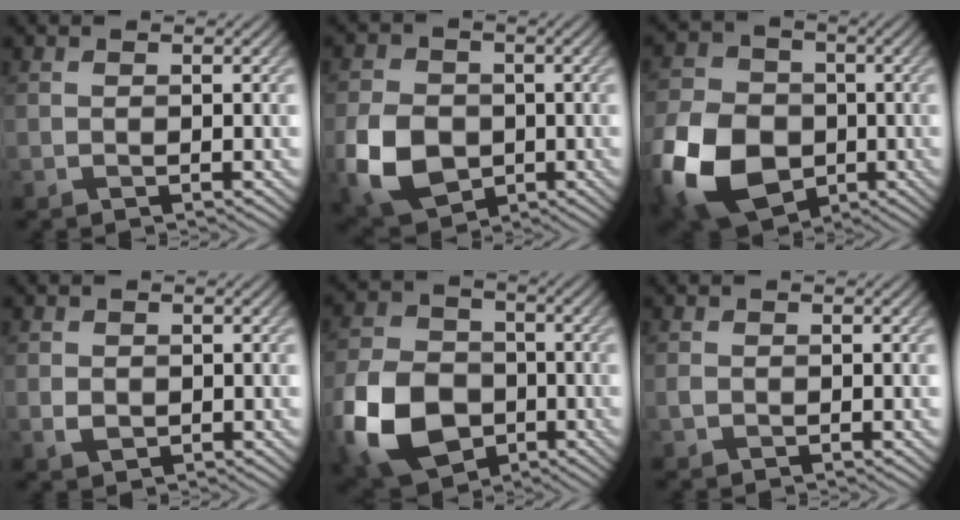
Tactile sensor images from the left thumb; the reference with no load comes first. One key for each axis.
{"total": 9.8, "fx": -2.7, "fy": 7.4, "fz": 5.9, "tx": -0.148, "ty": -0.019, "tz": -0.062}
{"total": 15.9, "fx": -5.3, "fy": 11.6, "fz": 9.5, "tx": -0.253, "ty": -0.038, "tz": -0.104}
{"total": 1.8, "fx": -0.2, "fy": 1.5, "fz": 0.9, "tx": -0.020, "ty": -0.006, "tz": -0.004}
{"total": 14.3, "fx": -5.1, "fy": 10.3, "fz": 8.4, "tx": -0.219, "ty": -0.039, "tz": -0.105}
{"total": 0.8, "fx": -0.3, "fy": 0.6, "fz": 0.4, "tx": -0.012, "ty": -0.002, "tz": -0.007}